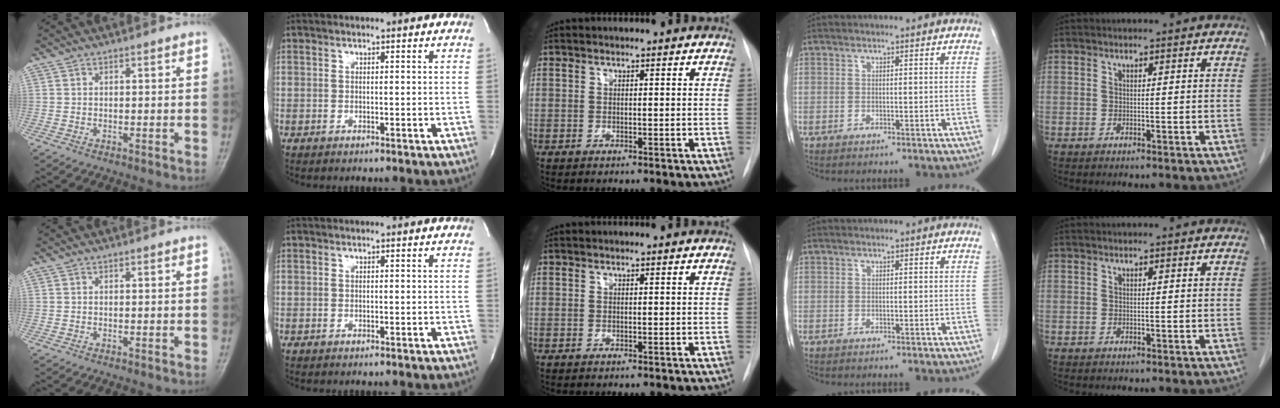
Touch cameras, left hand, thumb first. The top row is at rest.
{}